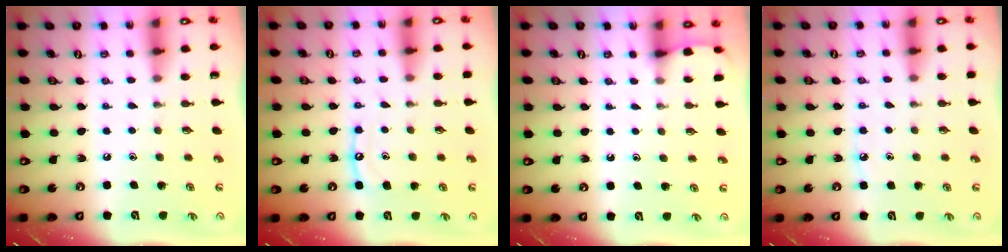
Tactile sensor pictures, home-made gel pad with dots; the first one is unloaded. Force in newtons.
{"total": 7.3, "press": 7.3, "slide": 0.6}
{"total": 1.8, "press": 1.8, "slide": 0.2}
{"total": 4.6, "press": 4.6, "slide": 0.7}